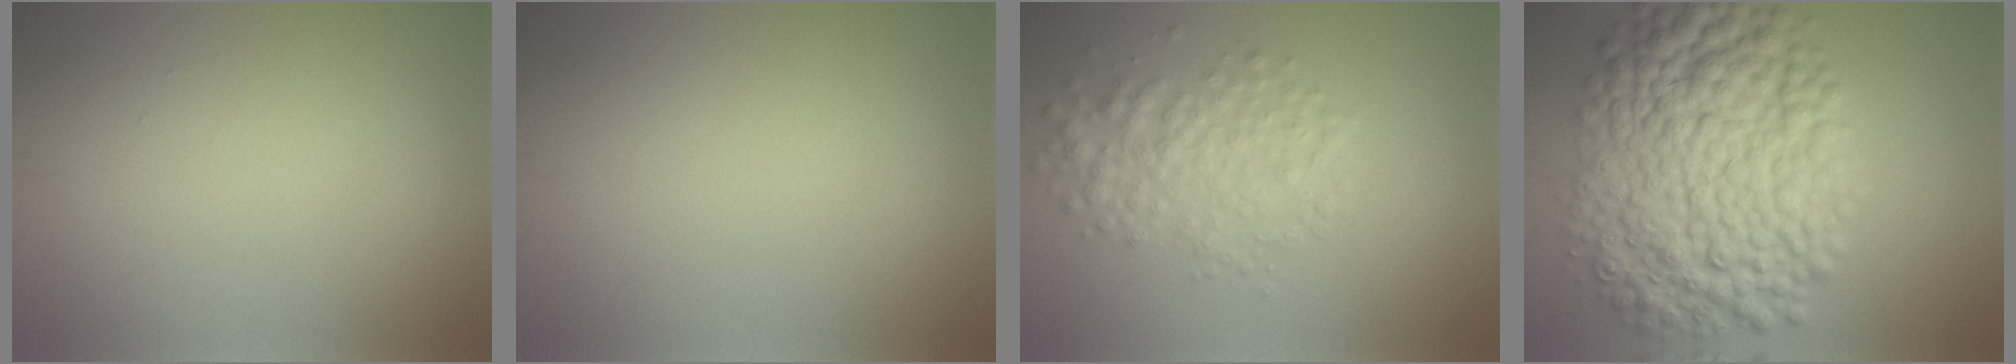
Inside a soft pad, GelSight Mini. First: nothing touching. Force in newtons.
{"total": 0.0}
{"total": 3.8, "press": 3.8, "slide": 0.1}
{"total": 12.9, "press": 12.9, "slide": 0.1}